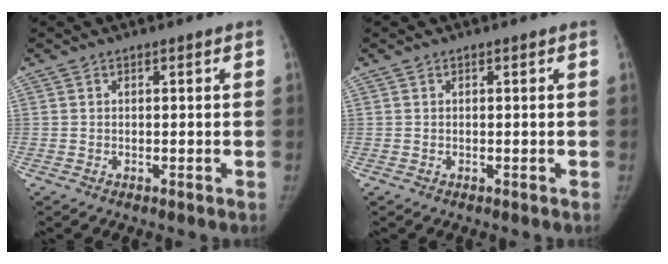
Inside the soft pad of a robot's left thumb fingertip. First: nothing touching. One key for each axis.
{"total": 0.0}